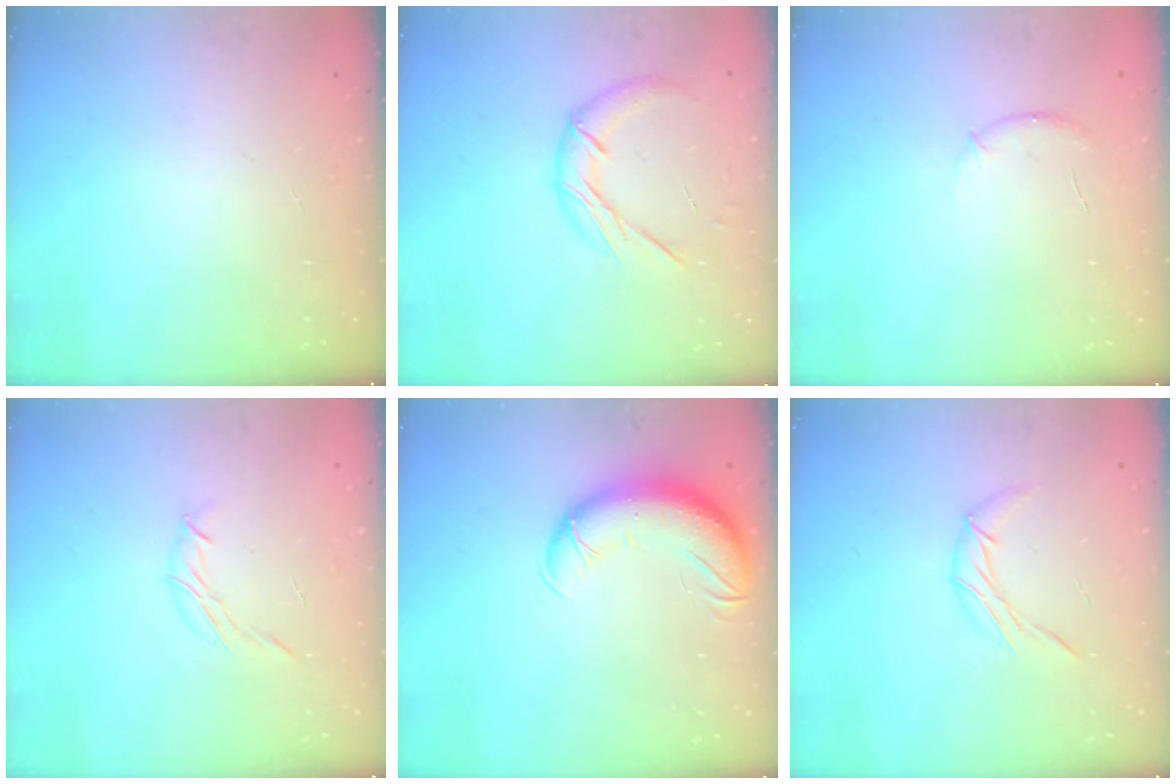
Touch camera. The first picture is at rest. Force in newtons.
{"total": 10.9, "press": 10.9, "slide": 0.7}
{"total": 6.4, "press": 6.2, "slide": 1.7}
{"total": 5.9, "press": 5.8, "slide": 1.1}
{"total": 11.9, "press": 11.5, "slide": 2.8}
{"total": 7.6, "press": 7.6, "slide": 0.6}